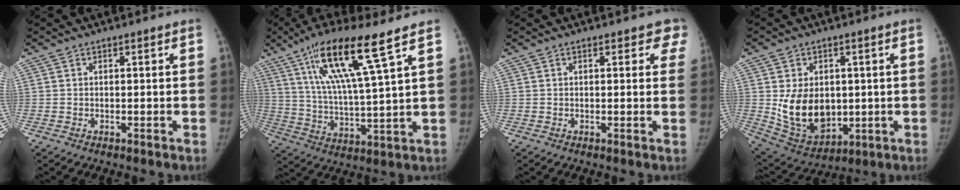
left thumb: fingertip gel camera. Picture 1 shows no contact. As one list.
[{"total": 15.9, "force": [8.9, 1.0, 13.2], "torque": [-0.248, -0.034, 0.166]}, {"total": 3.8, "force": [2.6, 1.9, 2.0], "torque": [0.016, -0.004, 0.014]}, {"total": 13.7, "force": [0.2, 10.1, 9.3], "torque": [-0.116, -0.017, 0.033]}]